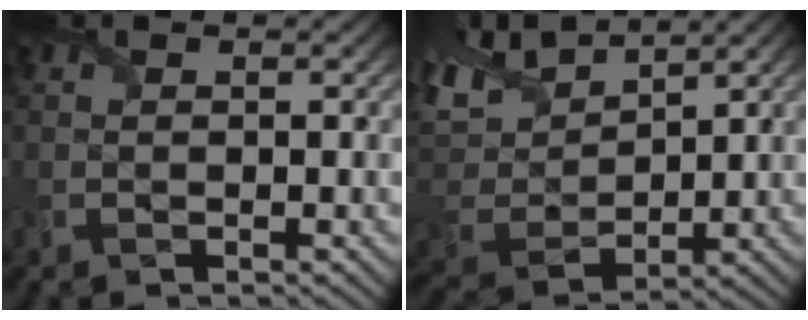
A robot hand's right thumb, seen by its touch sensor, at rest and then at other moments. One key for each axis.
{"total": 11.3, "fx": 7.2, "fy": 4.8, "fz": 7.2, "tx": -0.195, "ty": 0.028, "tz": 0.135}